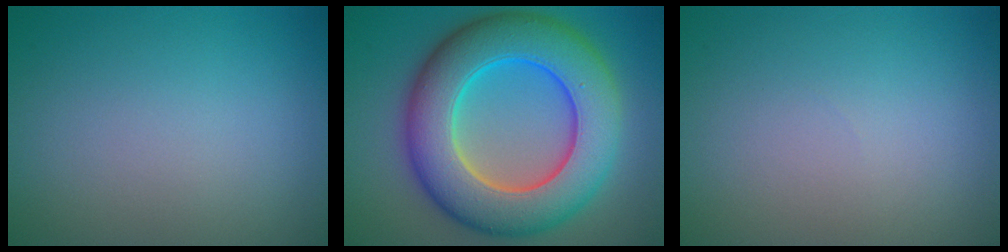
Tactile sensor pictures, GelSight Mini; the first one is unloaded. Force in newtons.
{"total": 11.8, "press": 11.8, "slide": 0.3}
{"total": 0.0}